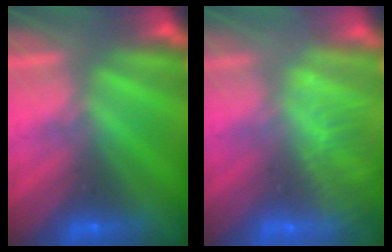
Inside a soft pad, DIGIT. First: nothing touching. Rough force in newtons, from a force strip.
{"total": 3.3}